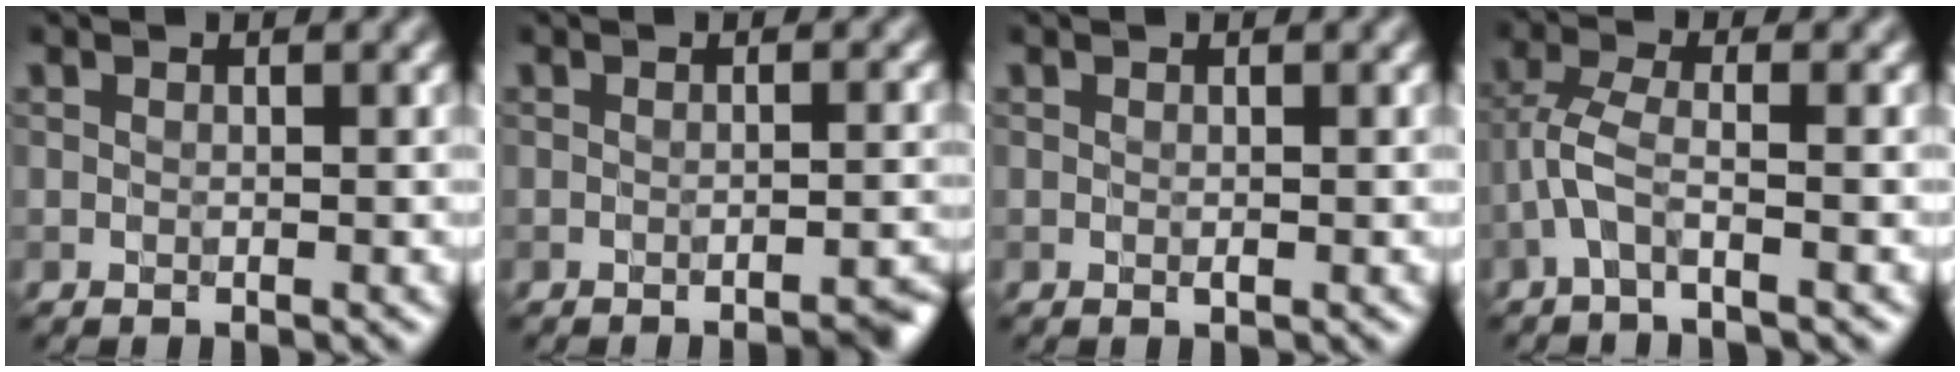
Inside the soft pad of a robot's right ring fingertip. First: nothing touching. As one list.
[{"total": 3.0, "force": [-2.1, 0.7, 2.1], "torque": [-0.012, 0.011, -0.029]}, {"total": 0.0}, {"total": 2.8, "force": [-1.4, 0.6, 2.3], "torque": [-0.059, 0.009, -0.039]}]